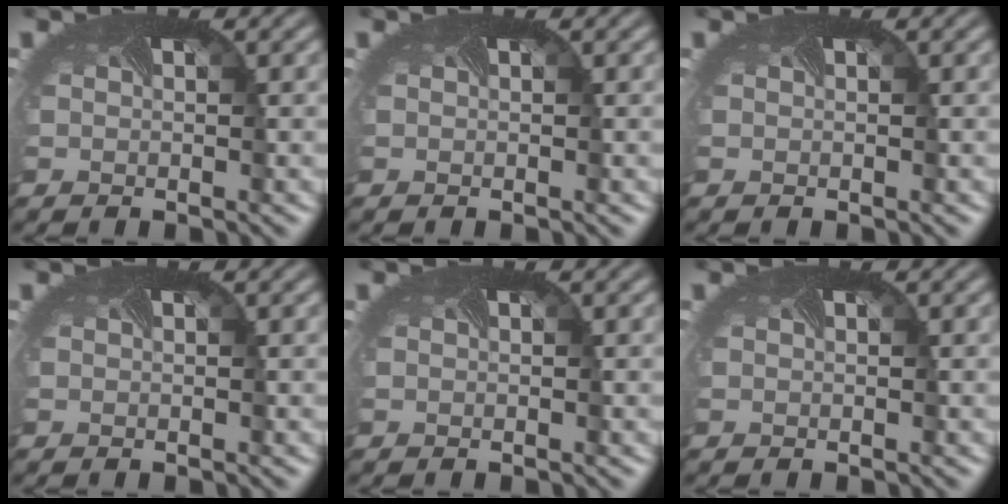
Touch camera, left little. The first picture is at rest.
{"total": 0.0}
{"total": 0.0}
{"total": 0.0}
{"total": 0.0}
{"total": 0.0}